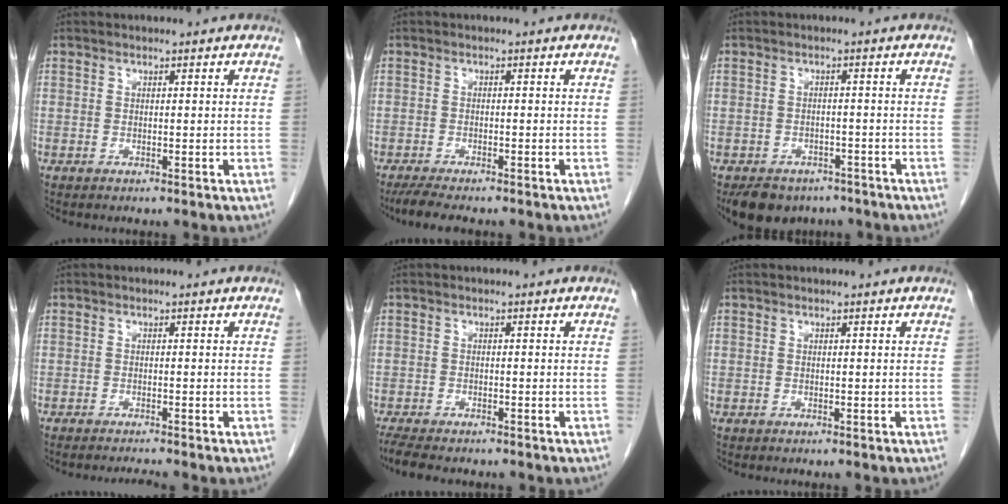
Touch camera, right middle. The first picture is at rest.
{"total": 4.6, "force": [-3.8, 0.6, 2.5], "torque": [-0.044, -0.013, -0.060]}
{"total": 6.9, "force": [-5.3, 4.0, 1.7], "torque": [-0.022, 0.001, -0.075]}
{"total": 2.2, "force": [-2.0, -0.7, 0.6], "torque": [-0.010, -0.007, -0.034]}
{"total": 5.8, "force": [-4.9, 1.3, 2.8], "torque": [-0.052, -0.016, -0.079]}
{"total": 0.0}